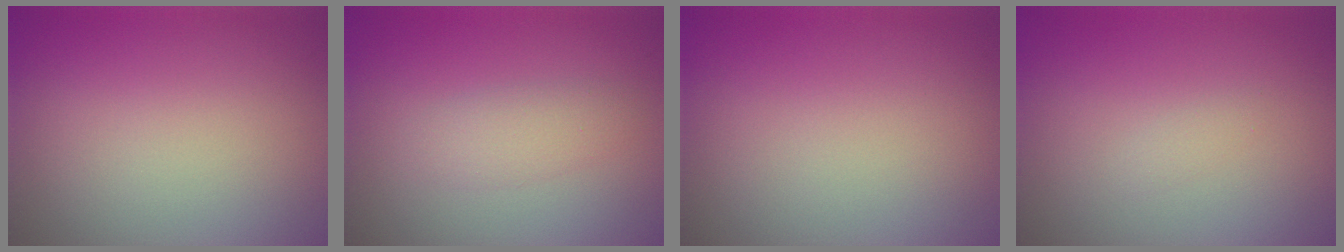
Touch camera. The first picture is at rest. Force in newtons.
{"total": 2.1, "press": 2.1, "slide": 0.1}
{"total": 0.0}
{"total": 0.5, "press": 0.5, "slide": 0.0}